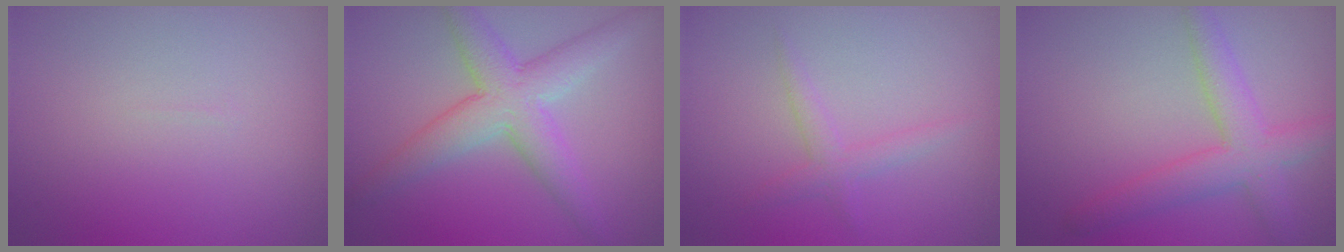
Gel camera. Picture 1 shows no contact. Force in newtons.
{"total": 5.3, "press": 5.3, "slide": 0.1}
{"total": 1.7, "press": 1.7, "slide": 0.0}
{"total": 4.2, "press": 4.2, "slide": 0.1}